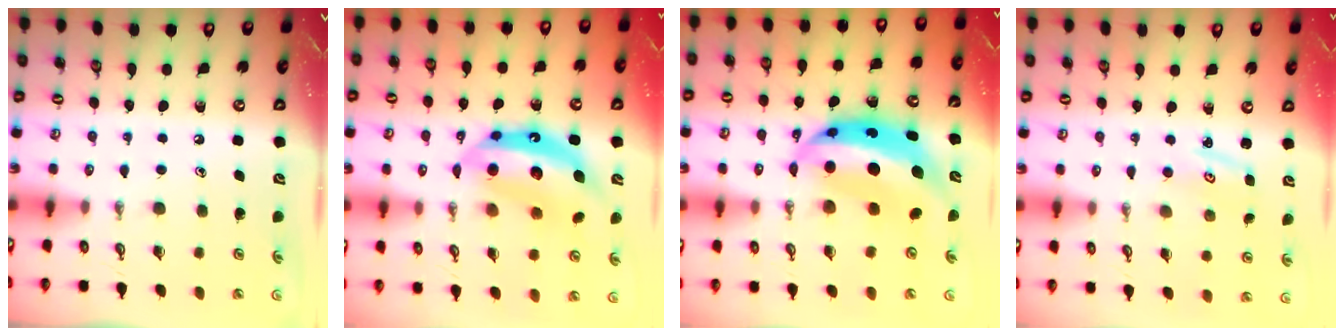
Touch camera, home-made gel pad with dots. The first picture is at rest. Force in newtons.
{"total": 15.0, "press": 14.9, "slide": 1.3}
{"total": 15.1, "press": 15.0, "slide": 1.2}
{"total": 2.7, "press": 2.7, "slide": 0.4}